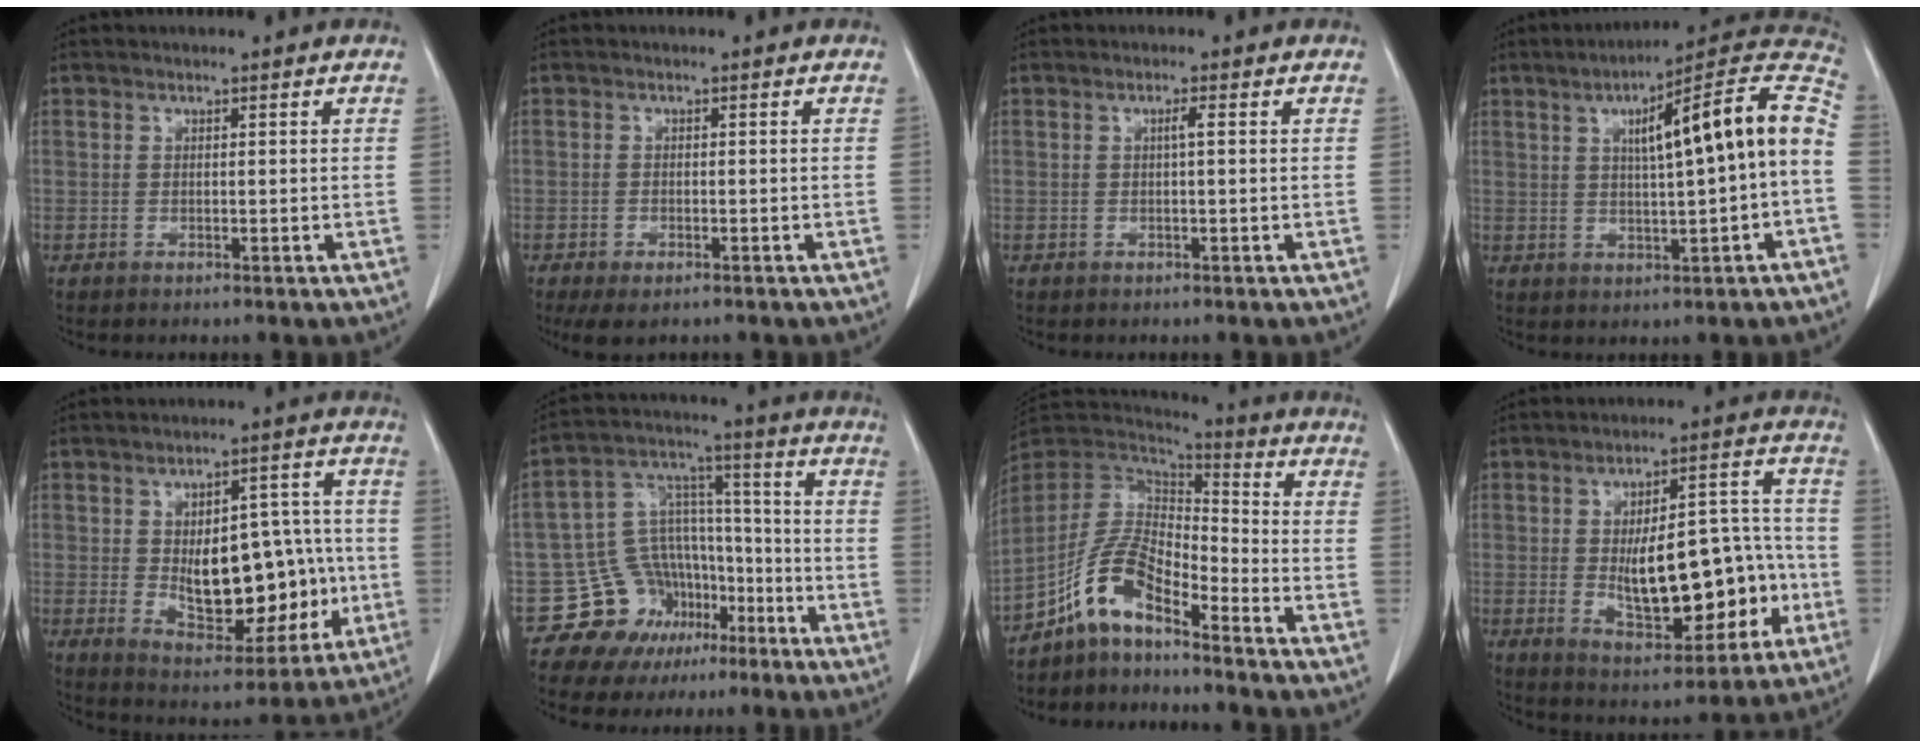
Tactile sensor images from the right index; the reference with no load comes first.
{"total": 3.9, "force": [-2.7, 1.6, 2.2], "torque": [-0.038, -0.009, -0.039]}
{"total": 1.1, "force": [0.1, 0.0, 1.1], "torque": [-0.022, 0.003, 0.003]}
{"total": 15.9, "force": [1.4, 1.2, 15.8], "torque": [-0.221, 0.040, 0.019]}
{"total": 16.6, "force": [-1.4, 8.6, 14.1], "torque": [-0.212, 0.019, 0.004]}
{"total": 13.4, "force": [-7.4, 10.7, 3.1], "torque": [-0.048, 0.092, -0.108]}
{"total": 9.9, "force": [-6.8, 3.2, 6.5], "torque": [-0.147, 0.025, -0.136]}
{"total": 17.1, "force": [-2.7, 7.0, 15.4], "torque": [-0.228, 0.028, -0.024]}